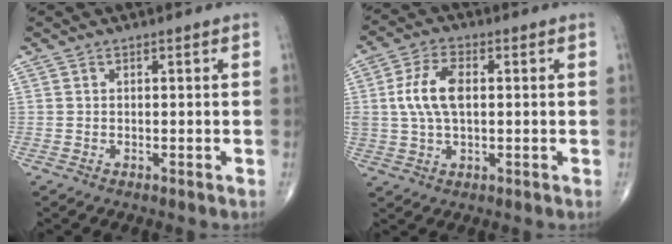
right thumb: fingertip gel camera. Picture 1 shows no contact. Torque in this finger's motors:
{"motor_torque": [0.13, 0.05, 0.99, 0.33, 0.10]}